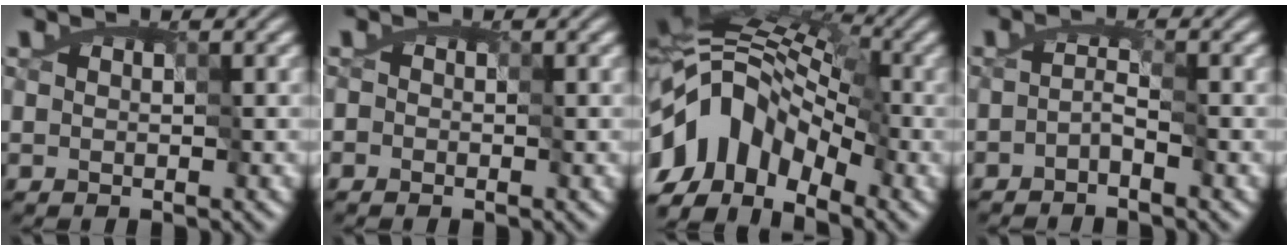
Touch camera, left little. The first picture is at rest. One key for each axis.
{"total": 1.1, "fx": -0.1, "fy": 1.0, "fz": 0.4, "tx": -0.012, "ty": 0.001, "tz": -0.003}
{"total": 11.5, "fx": -6.2, "fy": 6.7, "fz": 7.0, "tx": -0.114, "ty": 0.003, "tz": -0.126}
{"total": 1.9, "fx": -1.9, "fy": -0.3, "fz": 0.1, "tx": 0.000, "ty": -0.001, "tz": -0.033}